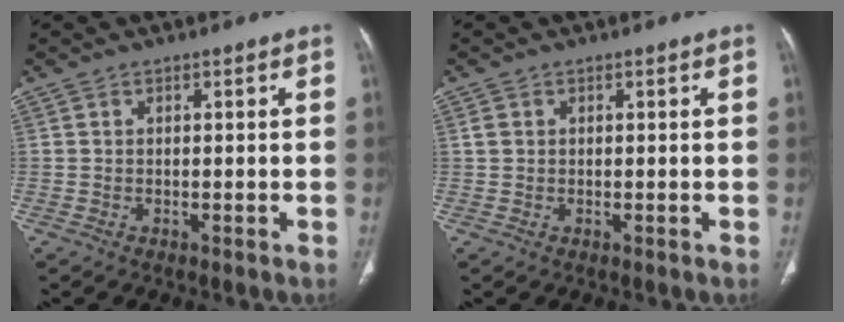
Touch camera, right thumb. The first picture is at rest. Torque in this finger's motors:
{"motor_torque": [-0.65, 0.45, 0.23, -0.12, 0.05]}